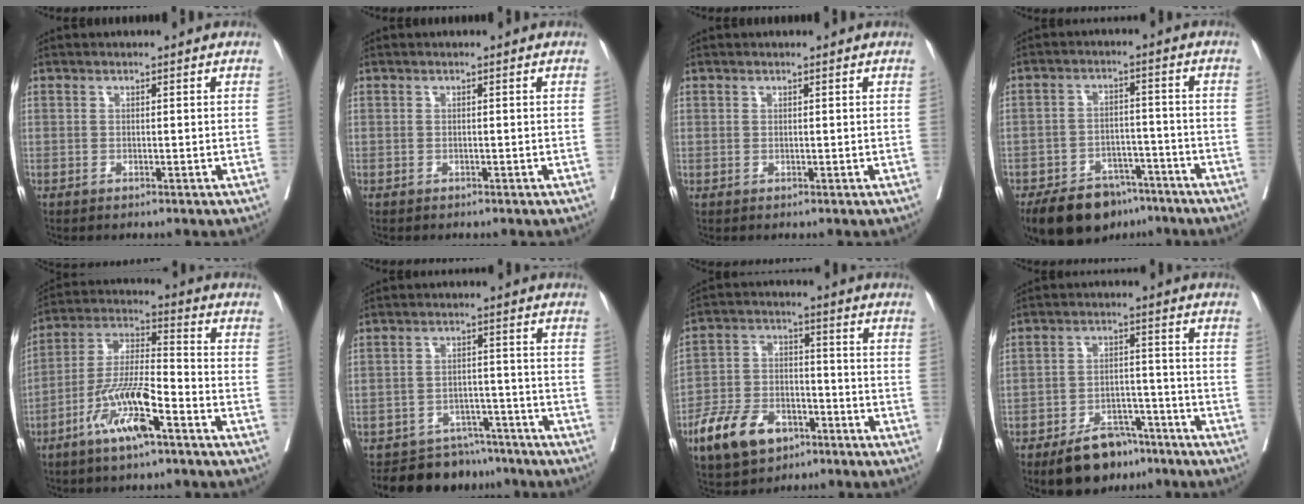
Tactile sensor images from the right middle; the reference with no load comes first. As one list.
[{"total": 0.0}, {"total": 0.6, "force": [0.3, 0.5, 0.0], "torque": [0.009, 0.003, 0.002]}, {"total": 12.3, "force": [-9.4, 6.1, 5.0], "torque": [-0.076, 0.003, -0.148]}, {"total": 11.6, "force": [-6.1, 1.9, 9.6], "torque": [-0.195, -0.008, -0.119]}, {"total": 8.4, "force": [-7.6, 3.6, 0.2], "torque": [0.013, 0.019, -0.109]}, {"total": 11.1, "force": [-6.5, 6.4, 6.3], "torque": [-0.128, 0.004, -0.113]}, {"total": 9.4, "force": [-7.1, 4.6, 4.2], "torque": [-0.063, 0.002, -0.115]}]